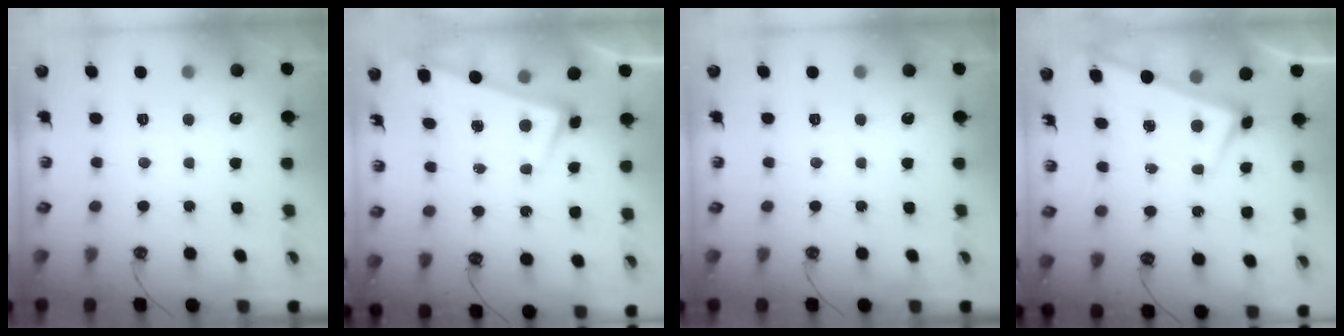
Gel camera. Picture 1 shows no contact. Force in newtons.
{"total": 3.3, "press": 3.1, "slide": 1.1}
{"total": 0.0}
{"total": 2.6, "press": 2.6, "slide": 0.4}